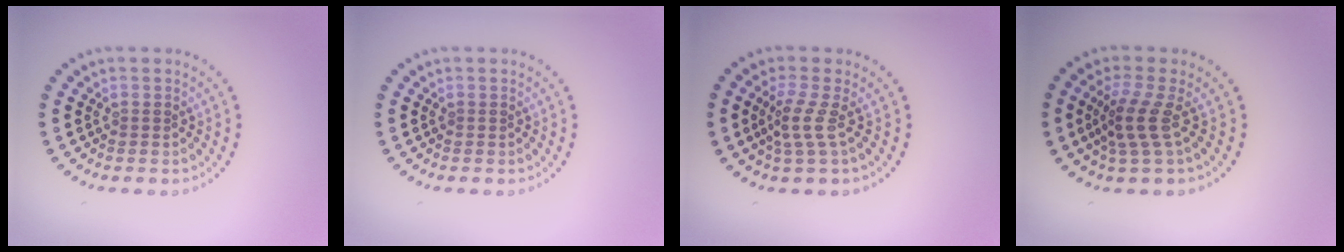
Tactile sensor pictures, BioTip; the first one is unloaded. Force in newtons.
{"total": 0.0}
{"total": 2.3, "press": 1.6, "slide": 1.6}
{"total": 2.9, "press": 2.2, "slide": 2.0}